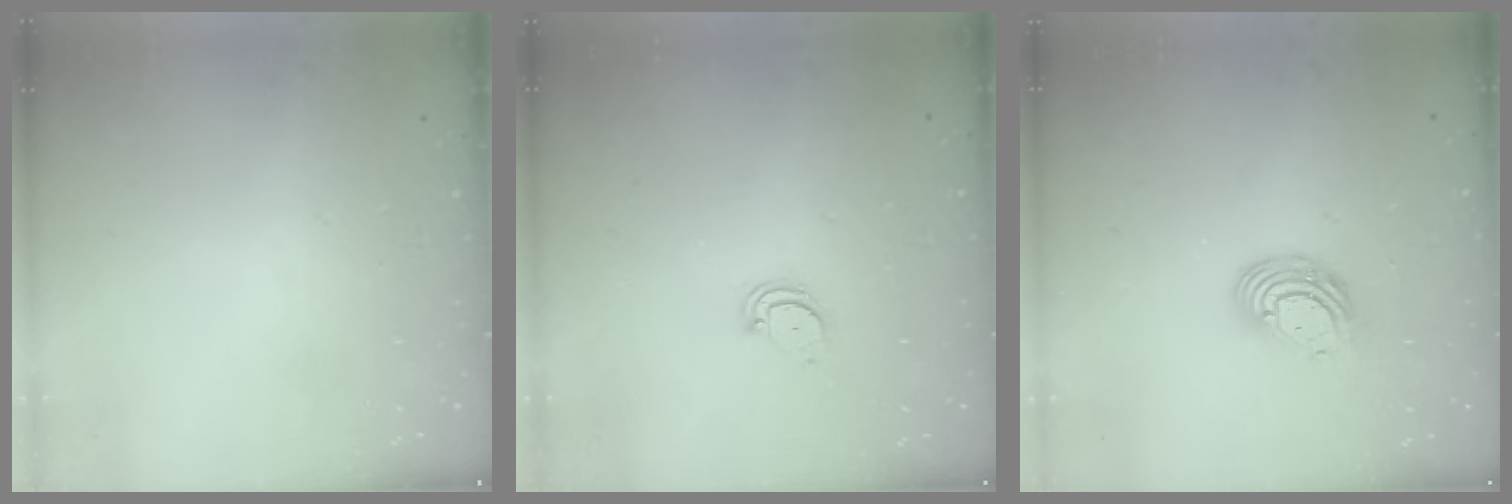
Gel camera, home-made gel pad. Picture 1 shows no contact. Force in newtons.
{"total": 2.6, "press": 2.6, "slide": 0.2}
{"total": 9.4, "press": 9.4, "slide": 0.8}